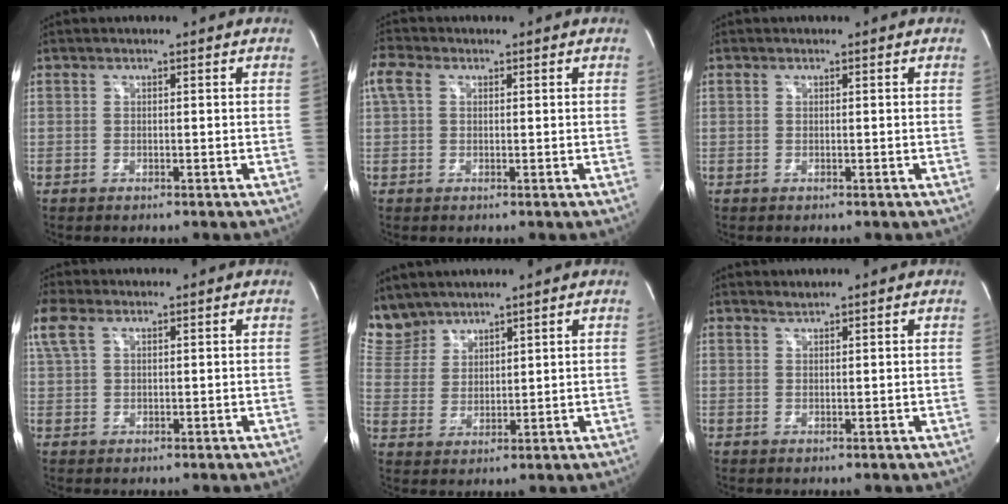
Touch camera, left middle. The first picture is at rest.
{"total": 3.8, "force": [1.5, 2.5, 2.4], "torque": [-0.076, 0.029, 0.033]}
{"total": 0.0}
{"total": 4.7, "force": [2.7, 2.4, 3.0], "torque": [-0.094, 0.029, 0.064]}
{"total": 7.4, "force": [6.9, 2.6, 0.2], "torque": [-0.015, 0.011, 0.156]}
{"total": 0.8, "force": [0.7, -0.2, -0.1], "torque": [-0.004, -0.001, 0.017]}